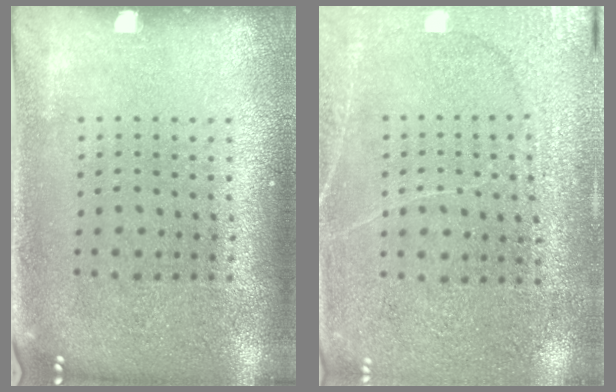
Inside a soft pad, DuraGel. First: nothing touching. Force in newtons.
{"total": 2.8, "press": 2.7, "slide": 0.7}